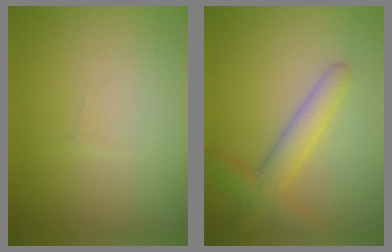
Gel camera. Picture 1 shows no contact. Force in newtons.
{"total": 3.5, "press": 3.5, "slide": 0.2}